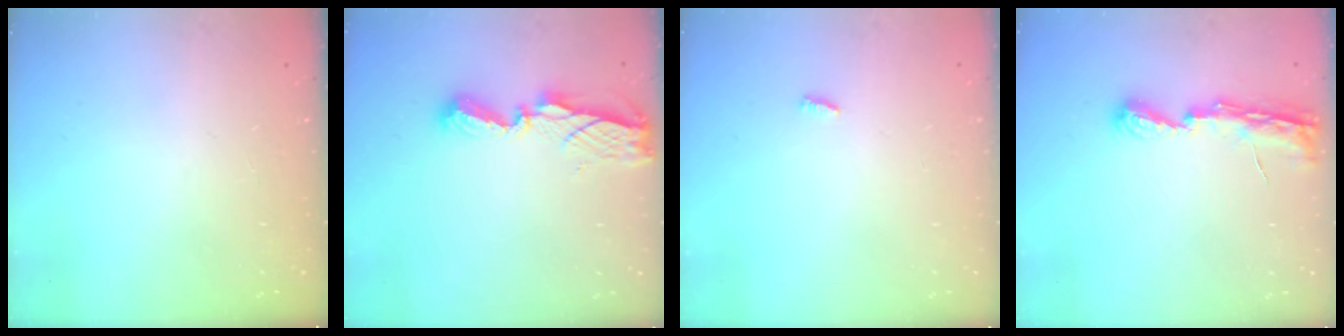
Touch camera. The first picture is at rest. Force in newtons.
{"total": 8.1, "press": 8.1, "slide": 0.5}
{"total": 2.8, "press": 2.7, "slide": 0.3}
{"total": 6.7, "press": 6.7, "slide": 0.5}